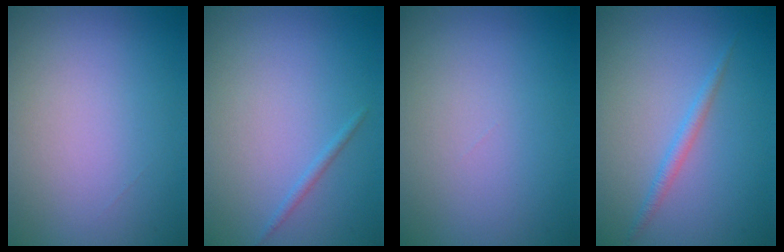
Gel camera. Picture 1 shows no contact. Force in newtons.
{"total": 0.7, "press": 0.7, "slide": 0.1}
{"total": 0.0}
{"total": 1.3, "press": 1.3, "slide": 0.1}